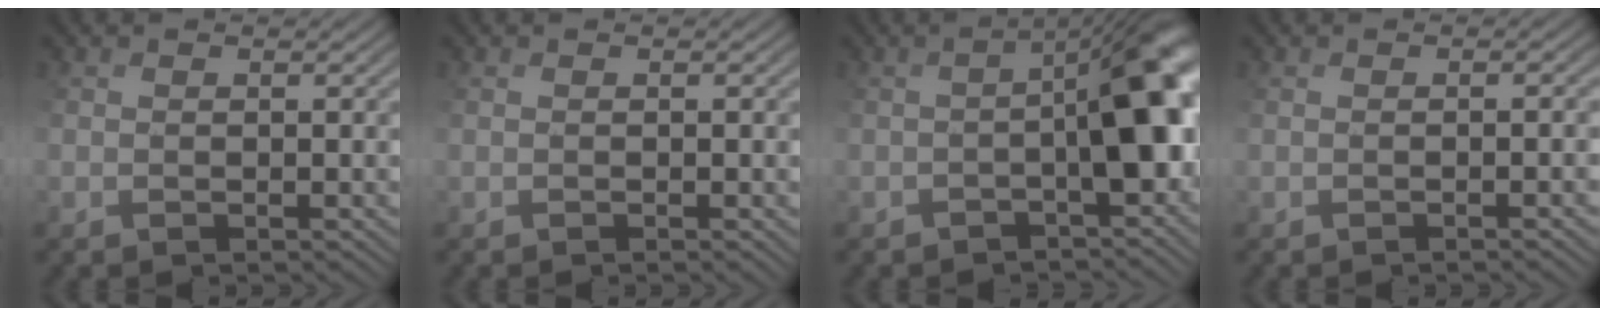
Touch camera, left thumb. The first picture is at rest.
{"total": 0.6, "force": [-0.1, 0.0, 0.6], "torque": [-0.008, -0.002, 0.005]}
{"total": 9.1, "force": [-2.4, 3.4, 8.1], "torque": [-0.095, -0.002, -0.038]}
{"total": 2.9, "force": [-1.0, 0.8, 2.7], "torque": [-0.015, 0.004, 0.005]}